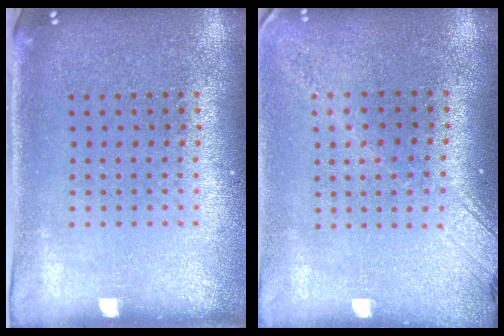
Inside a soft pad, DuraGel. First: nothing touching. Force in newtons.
{"total": 1.8, "press": 1.4, "slide": 1.2}